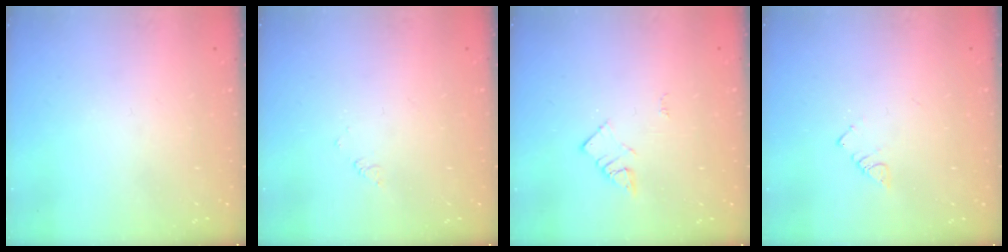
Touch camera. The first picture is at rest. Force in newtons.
{"total": 1.7, "press": 1.7, "slide": 0.3}
{"total": 2.9, "press": 2.9, "slide": 0.2}
{"total": 2.4, "press": 2.4, "slide": 0.4}